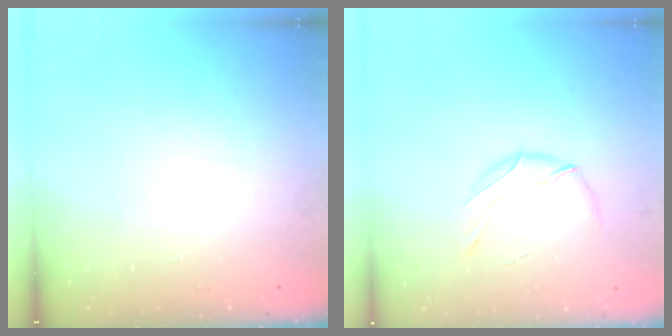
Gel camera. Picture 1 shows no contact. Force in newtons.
{"total": 8.2, "press": 8.0, "slide": 1.3}